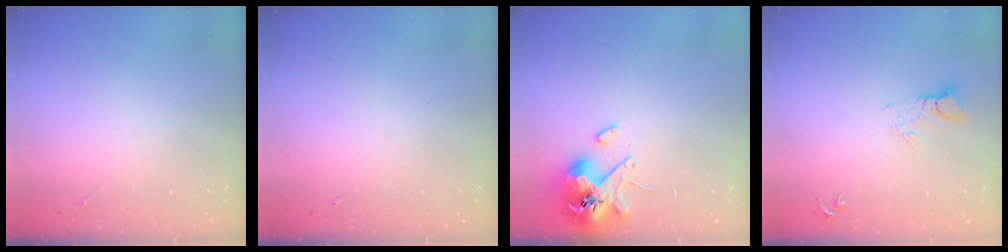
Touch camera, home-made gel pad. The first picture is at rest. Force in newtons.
{"total": 0.0}
{"total": 11.8, "press": 11.6, "slide": 1.8}
{"total": 5.7, "press": 5.7, "slide": 0.5}